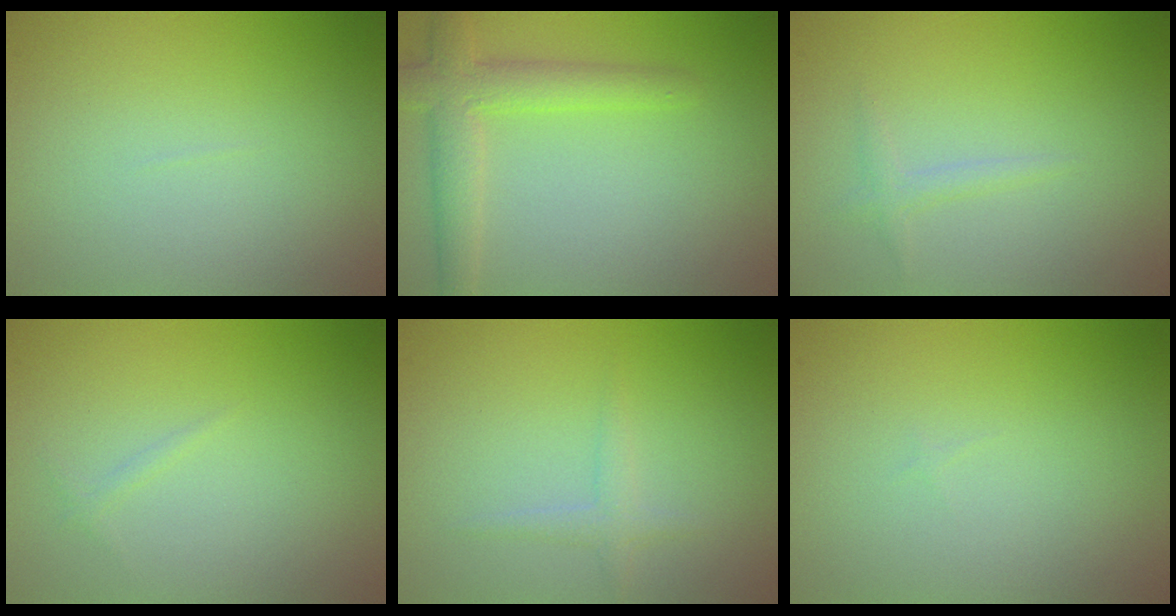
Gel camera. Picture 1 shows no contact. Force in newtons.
{"total": 4.1, "press": 4.1, "slide": 0.1}
{"total": 1.0, "press": 1.0, "slide": 0.0}
{"total": 0.5, "press": 0.5, "slide": 0.0}
{"total": 1.3, "press": 1.3, "slide": 0.0}
{"total": 0.0}